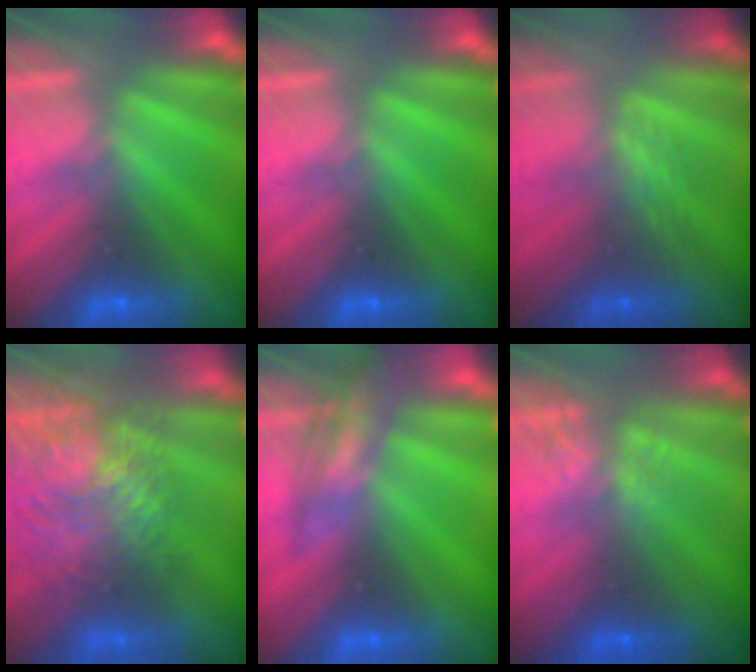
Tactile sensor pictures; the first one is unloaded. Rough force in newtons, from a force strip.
{"total": 0.0}
{"total": 2.4}
{"total": 7.5}
{"total": 2.3}
{"total": 3.7}